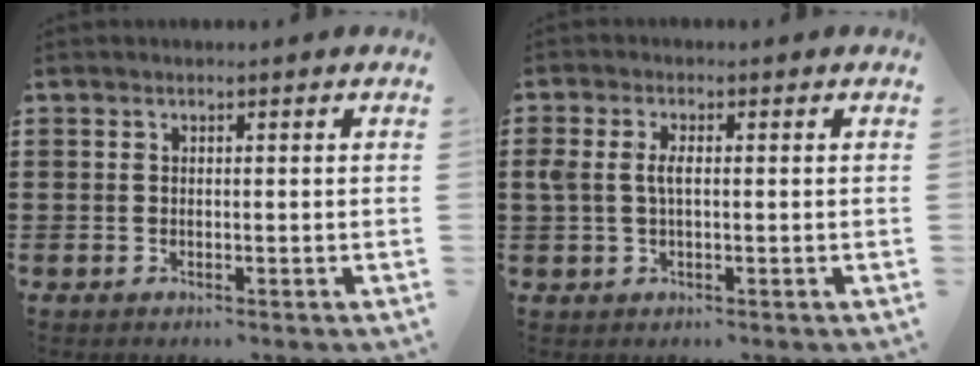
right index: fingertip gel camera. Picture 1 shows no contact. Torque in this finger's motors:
{"motor_torque": [0.61, -0.18, 0.41, 0.12]}